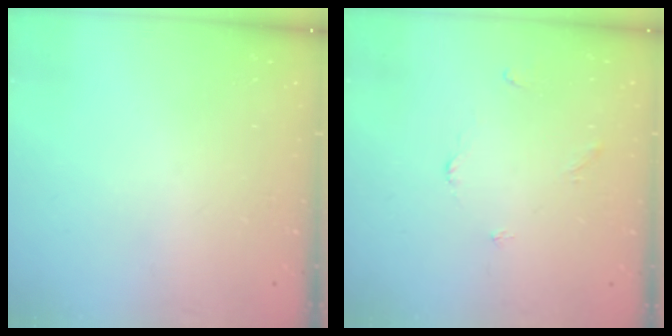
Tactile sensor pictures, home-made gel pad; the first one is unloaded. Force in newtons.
{"total": 2.9, "press": 2.9, "slide": 0.5}